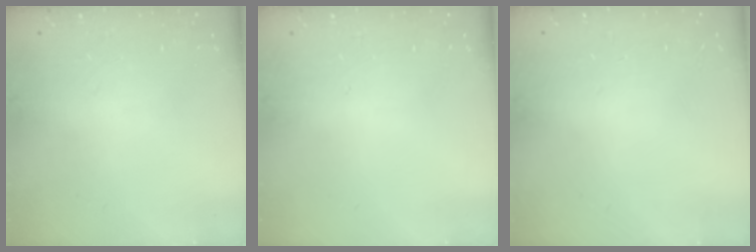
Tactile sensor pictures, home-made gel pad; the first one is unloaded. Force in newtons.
{"total": 0.0}
{"total": 0.0}